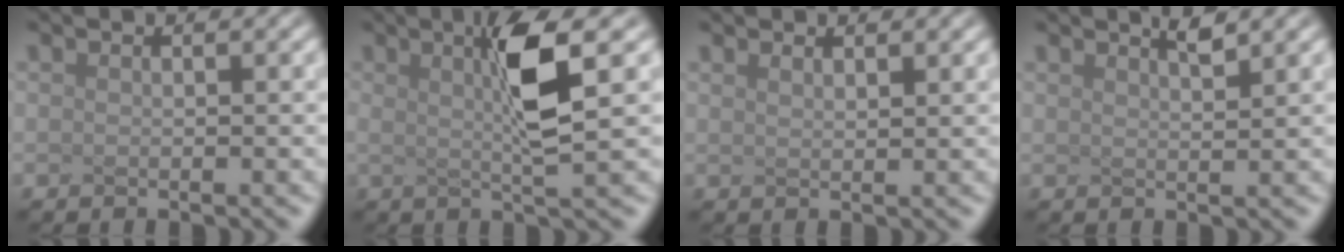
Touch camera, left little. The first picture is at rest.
{"total": 3.6, "force": [-0.3, -0.8, 3.5], "torque": [-0.098, -0.002, 0.033]}
{"total": 1.1, "force": [0.9, 0.2, 0.5], "torque": [-0.006, 0.011, 0.012]}
{"total": 0.9, "force": [0.2, -0.9, -0.1], "torque": [-0.011, 0.001, 0.027]}